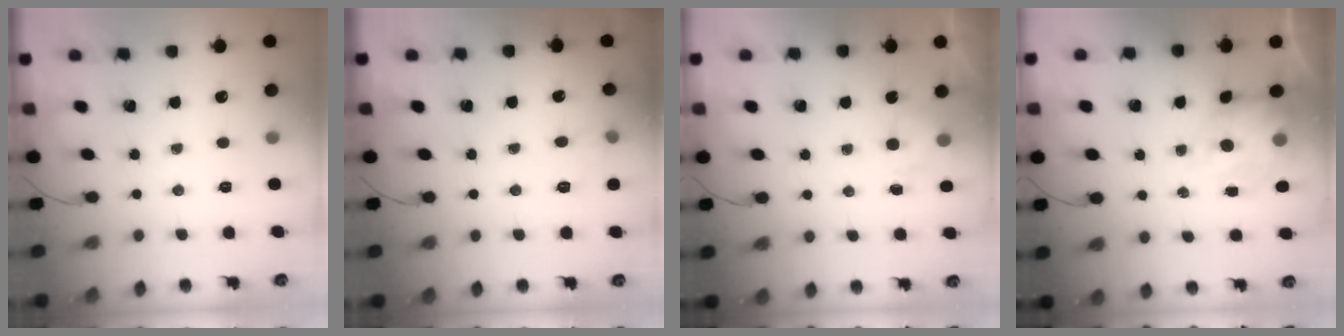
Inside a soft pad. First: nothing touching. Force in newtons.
{"total": 5.0, "press": 4.6, "slide": 1.9}
{"total": 1.9, "press": 1.5, "slide": 1.2}
{"total": 7.1, "press": 7.0, "slide": 1.5}